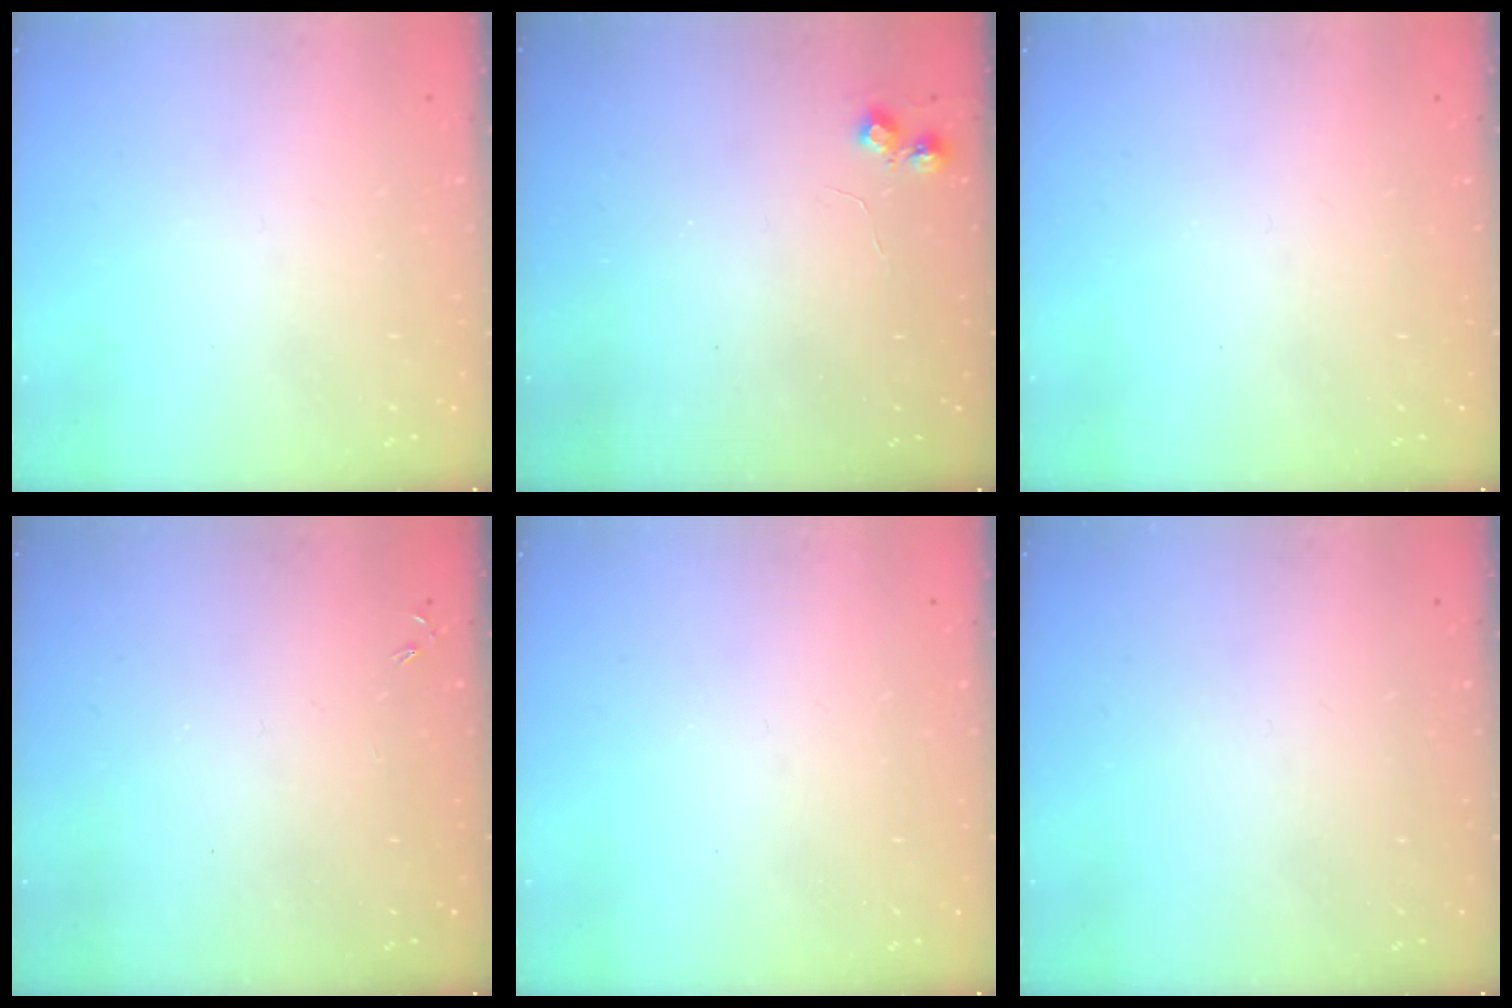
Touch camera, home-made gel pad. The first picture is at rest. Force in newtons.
{"total": 4.9, "press": 4.9, "slide": 0.7}
{"total": 0.0}
{"total": 0.0}
{"total": 0.0}
{"total": 0.0}